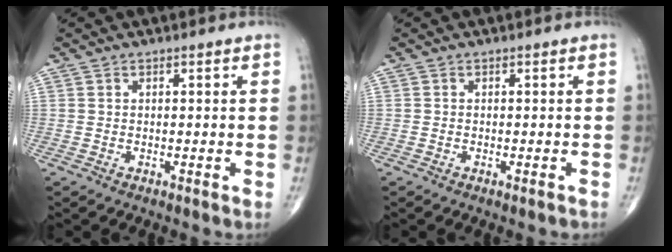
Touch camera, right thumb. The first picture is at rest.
{"total": 1.0, "force": [-0.7, 0.2, 0.6], "torque": [-0.011, 0.001, -0.009]}